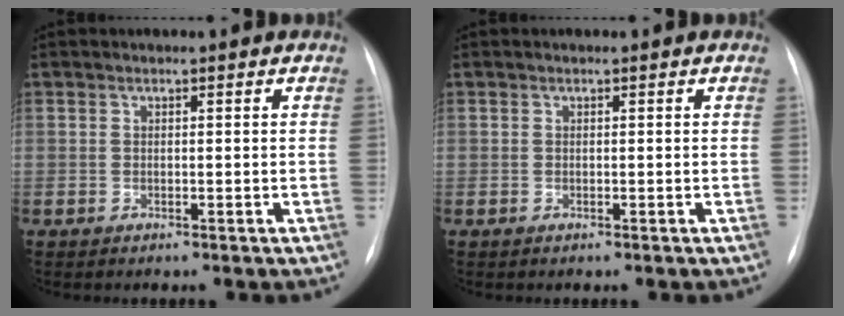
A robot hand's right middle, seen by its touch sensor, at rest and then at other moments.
{"total": 0.0}